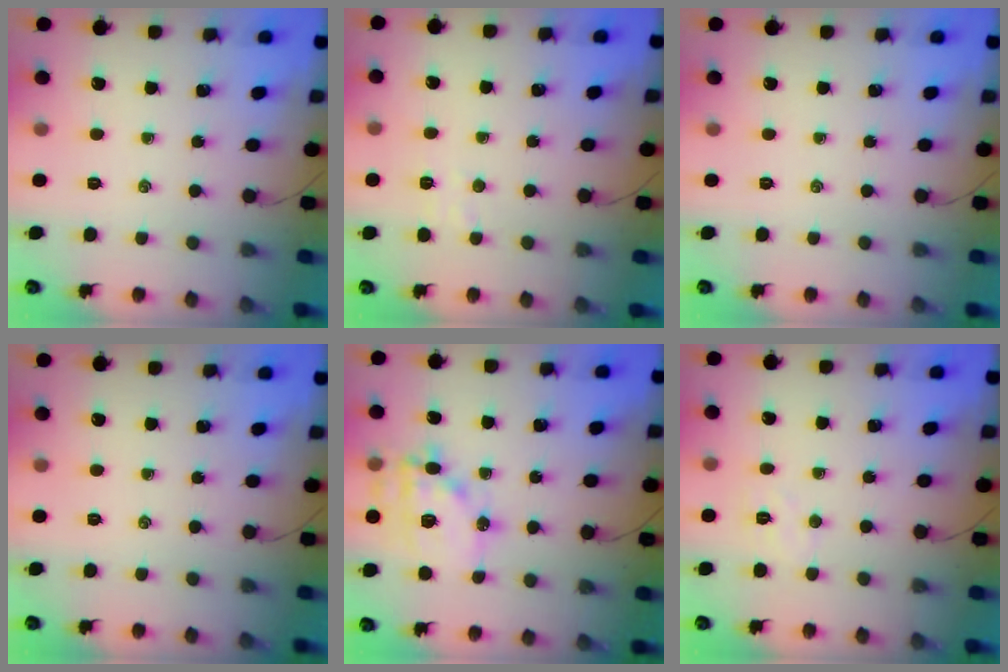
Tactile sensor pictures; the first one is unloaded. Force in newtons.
{"total": 4.6, "press": 4.5, "slide": 1.0}
{"total": 0.0}
{"total": 0.0}
{"total": 15.5, "press": 15.2, "slide": 3.1}
{"total": 3.9, "press": 3.8, "slide": 0.9}